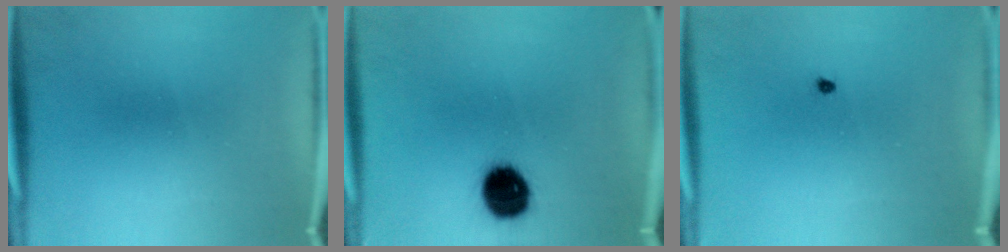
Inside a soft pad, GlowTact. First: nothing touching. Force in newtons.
{"total": 10.6}
{"total": 0.6}